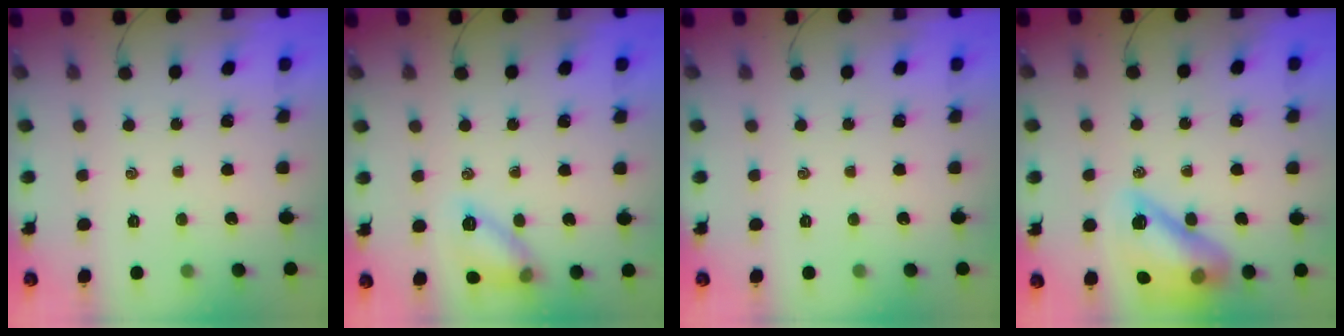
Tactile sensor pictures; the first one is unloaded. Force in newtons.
{"total": 11.2, "press": 11.2, "slide": 0.2}
{"total": 0.0}
{"total": 16.6, "press": 16.5, "slide": 2.6}